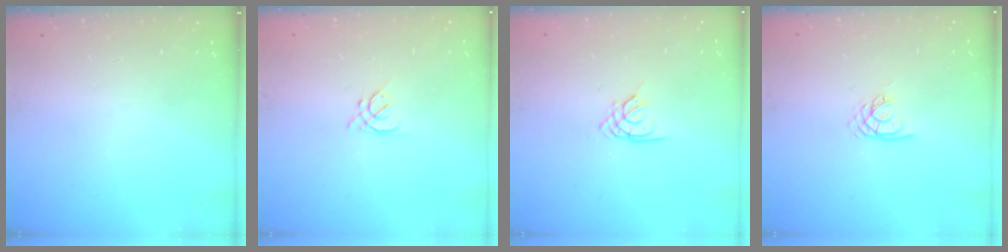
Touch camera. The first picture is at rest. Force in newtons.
{"total": 1.3, "press": 1.2, "slide": 0.5}
{"total": 2.6, "press": 2.6, "slide": 0.5}
{"total": 2.8, "press": 2.8, "slide": 0.1}